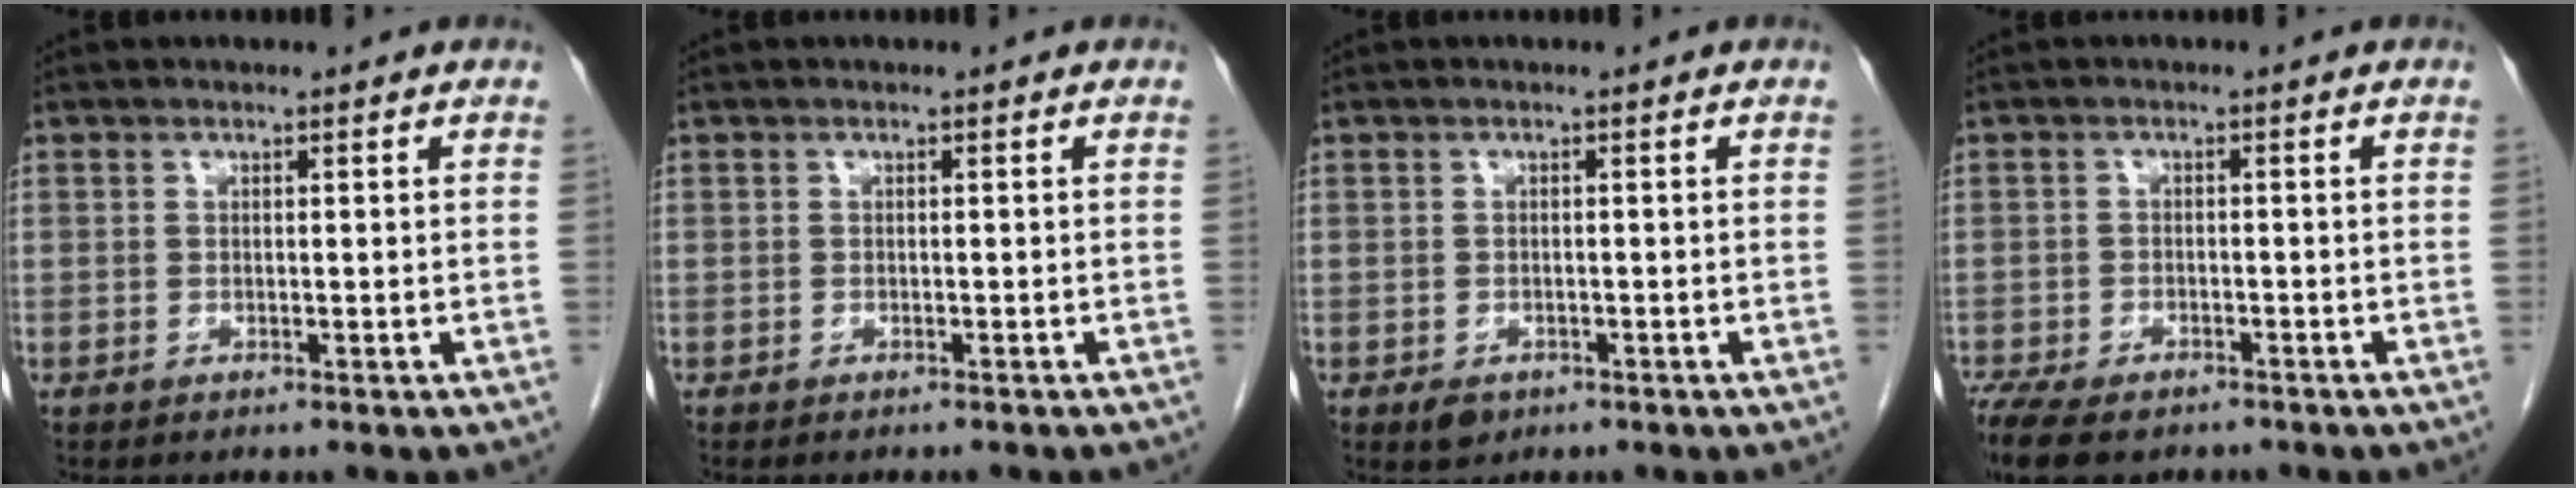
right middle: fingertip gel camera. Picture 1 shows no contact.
{"total": 3.5, "force": [-3.2, 0.5, 1.2], "torque": [-0.021, -0.007, -0.037]}
{"total": 1.9, "force": [-1.1, 1.3, 0.9], "torque": [-0.015, 0.000, -0.008]}
{"total": 11.6, "force": [-8.6, 5.0, 6.0], "torque": [-0.134, -0.010, -0.127]}